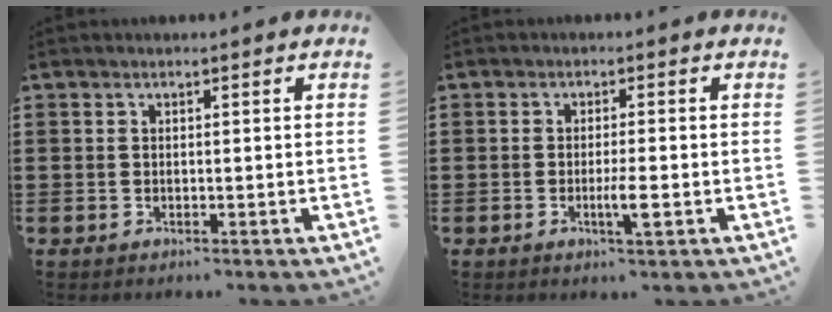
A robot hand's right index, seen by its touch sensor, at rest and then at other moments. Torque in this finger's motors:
{"motor_torque": [1.15, 0.19, 0.11, 0.08]}